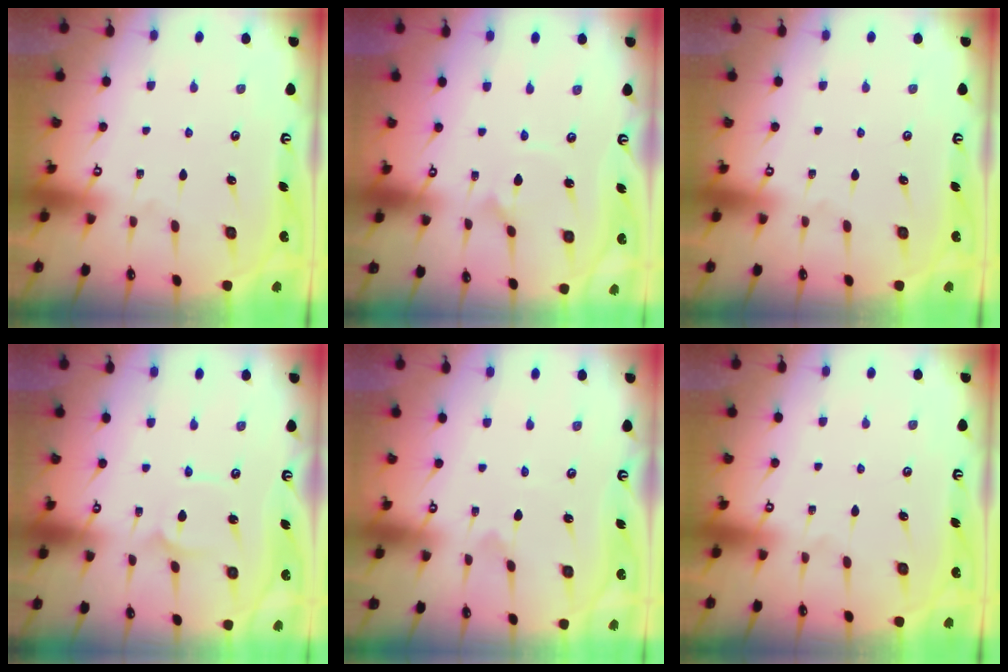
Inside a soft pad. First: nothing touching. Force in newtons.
{"total": 2.7, "press": 2.7, "slide": 0.4}
{"total": 0.0}
{"total": 2.4, "press": 2.4, "slide": 0.2}
{"total": 0.0}
{"total": 0.0}